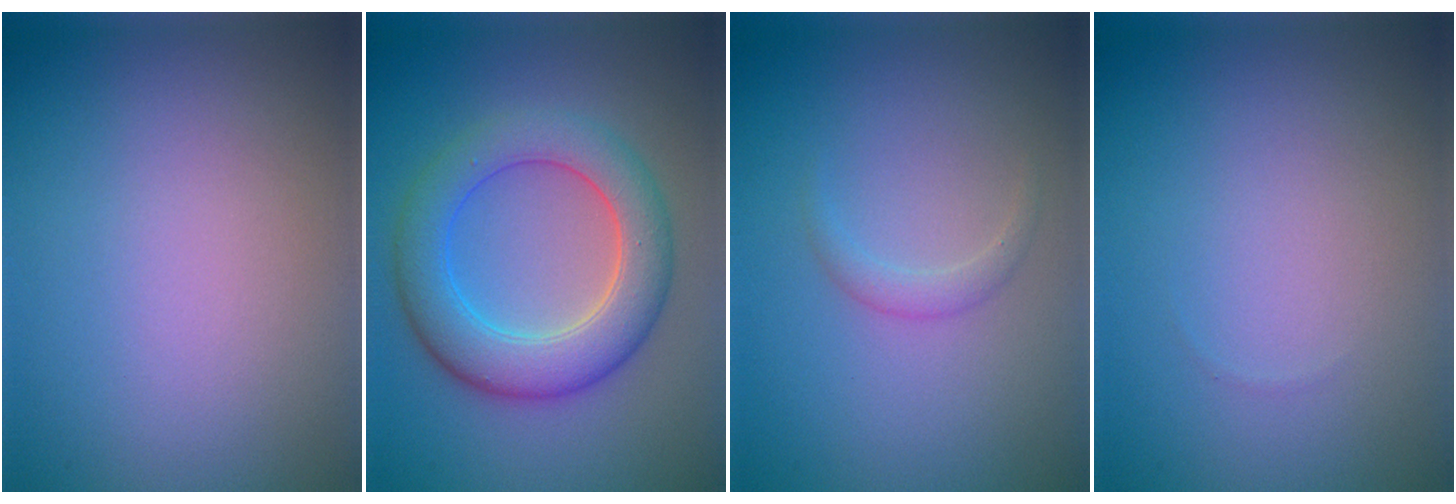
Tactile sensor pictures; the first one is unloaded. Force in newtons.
{"total": 6.6, "press": 6.6, "slide": 0.1}
{"total": 1.2, "press": 1.1, "slide": 0.1}
{"total": 0.0}